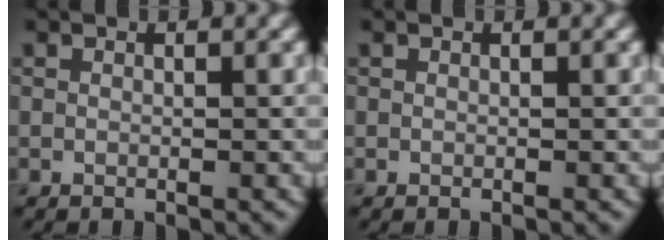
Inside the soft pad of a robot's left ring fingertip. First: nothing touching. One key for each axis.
{"total": 0.0}